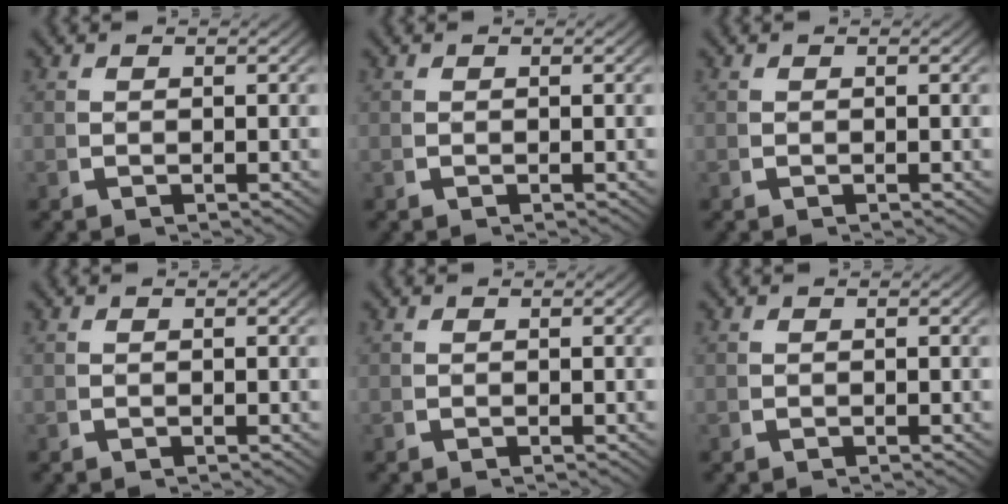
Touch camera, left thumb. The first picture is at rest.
{"total": 0.0}
{"total": 0.0}
{"total": 0.0}
{"total": 0.0}
{"total": 0.0}